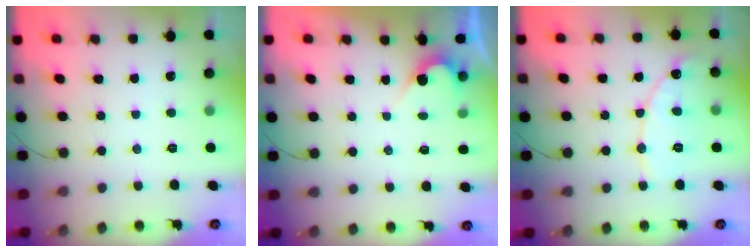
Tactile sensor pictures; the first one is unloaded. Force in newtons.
{"total": 2.4, "press": 2.4, "slide": 0.1}
{"total": 9.5, "press": 9.5, "slide": 0.8}